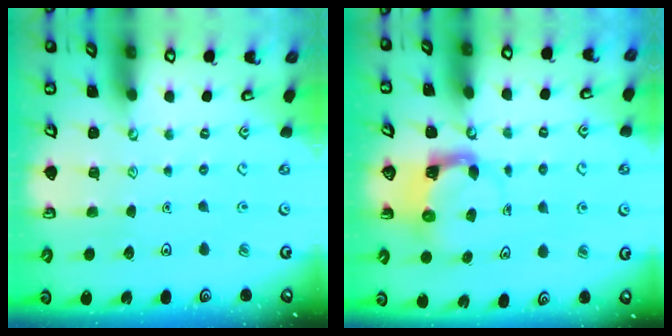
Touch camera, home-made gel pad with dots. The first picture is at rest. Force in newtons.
{"total": 3.9, "press": 3.8, "slide": 0.7}